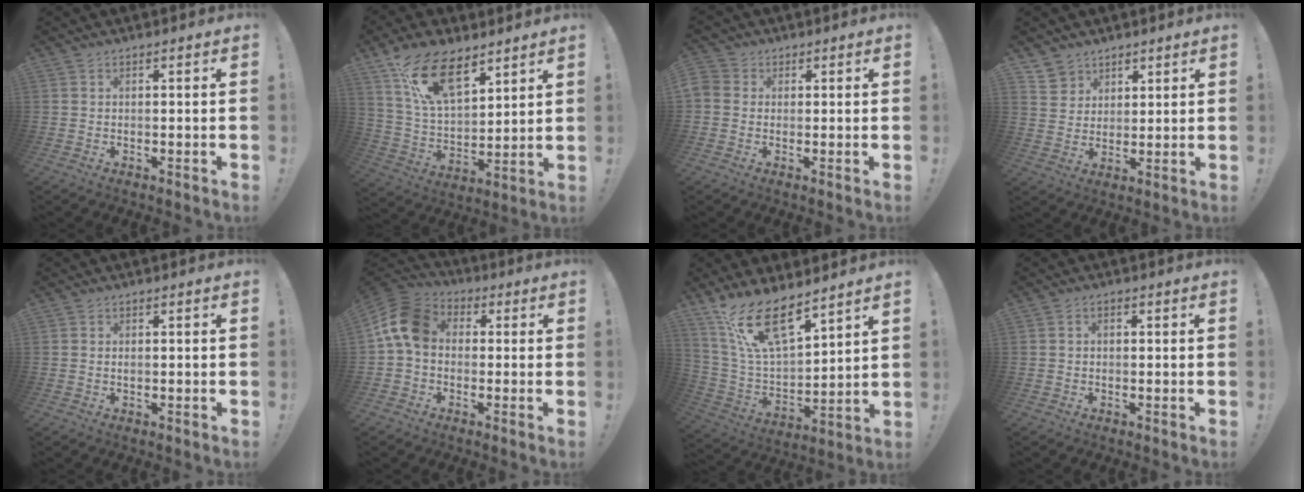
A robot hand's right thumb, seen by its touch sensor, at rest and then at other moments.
{"total": 18.1, "force": [11.0, 9.2, 11.1], "torque": [-0.209, -0.059, 0.202]}
{"total": 3.5, "force": [0.3, 3.2, 1.3], "torque": [-0.028, 0.004, 0.005]}
{"total": 6.5, "force": [4.7, 4.5, 0.4], "torque": [-0.011, -0.034, 0.092]}
{"total": 0.7, "force": [-0.3, 0.4, 0.4], "torque": [-0.004, 0.002, -0.007]}
{"total": 12.5, "force": [1.0, 9.2, 8.5], "torque": [-0.157, 0.021, 0.027]}
{"total": 17.8, "force": [12.6, 6.5, 10.8], "torque": [-0.207, -0.086, 0.229]}
{"total": 1.2, "force": [-0.6, 0.8, 0.8], "torque": [-0.017, 0.006, -0.010]}